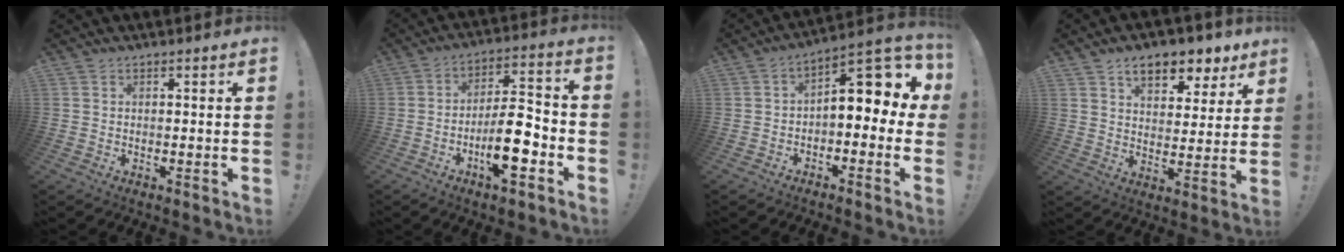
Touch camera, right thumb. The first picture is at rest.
{"total": 14.1, "force": [-5.8, 4.6, 12.0], "torque": [-0.195, 0.023, -0.098]}
{"total": 10.4, "force": [1.8, 4.9, 9.0], "torque": [-0.110, -0.019, 0.028]}
{"total": 10.2, "force": [6.6, 5.5, 5.4], "torque": [-0.075, -0.037, 0.118]}